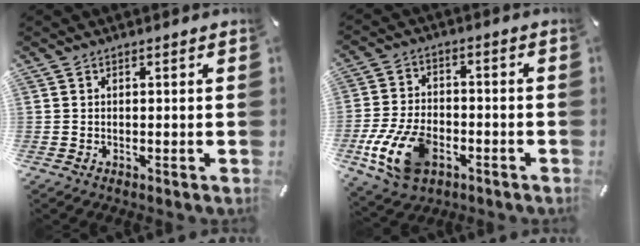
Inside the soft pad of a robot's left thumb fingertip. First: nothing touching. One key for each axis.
{"total": 13.5, "fx": -5.4, "fy": 8.4, "fz": 9.1, "tx": -0.197, "ty": 0.016, "tz": -0.095}